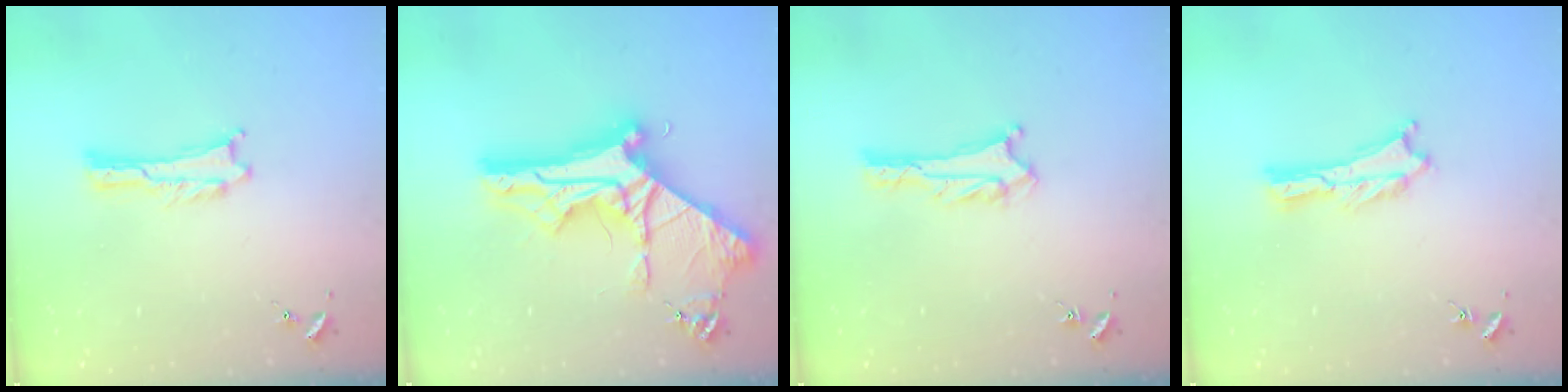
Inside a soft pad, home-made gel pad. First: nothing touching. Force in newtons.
{"total": 12.0, "press": 12.0, "slide": 1.3}
{"total": 3.4, "press": 3.4, "slide": 0.2}
{"total": 0.6, "press": 0.6, "slide": 0.2}